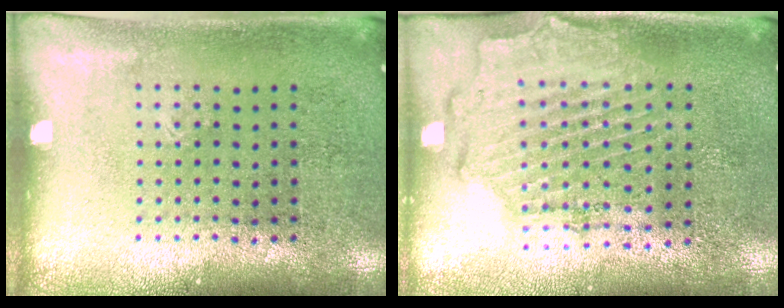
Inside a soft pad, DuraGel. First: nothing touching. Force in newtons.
{"total": 1.9, "press": 1.7, "slide": 0.9}